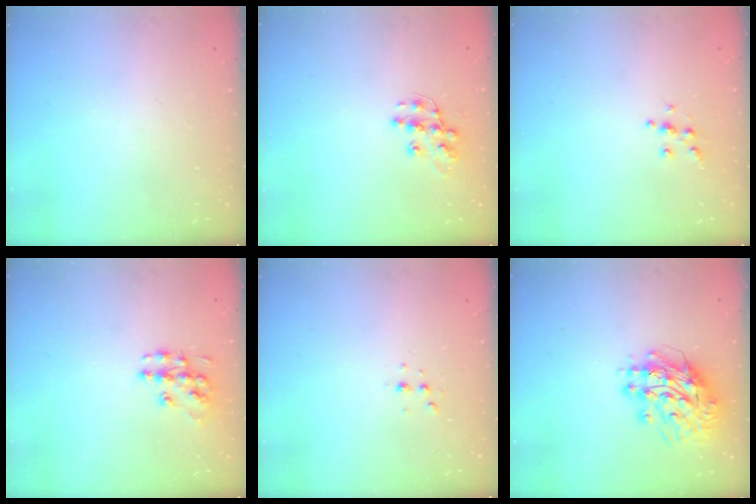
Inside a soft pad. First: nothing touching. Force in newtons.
{"total": 10.5, "press": 10.4, "slide": 0.5}
{"total": 5.8, "press": 5.7, "slide": 0.5}
{"total": 10.0, "press": 10.0, "slide": 0.9}
{"total": 3.4, "press": 3.3, "slide": 0.7}
{"total": 13.7, "press": 13.7, "slide": 1.5}